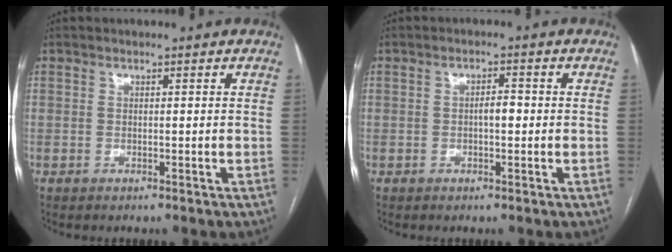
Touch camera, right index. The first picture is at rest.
{"total": 2.1, "force": [-0.3, 0.7, 2.0], "torque": [-0.030, 0.005, -0.006]}